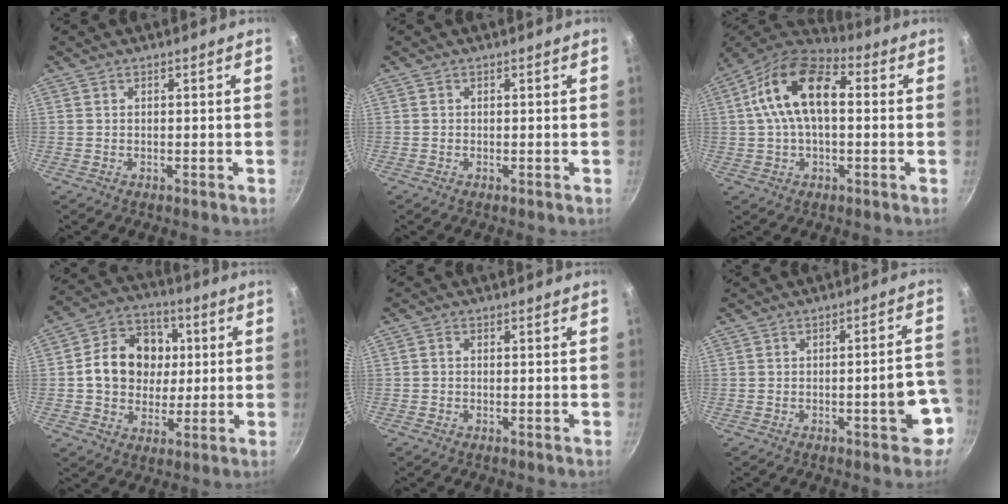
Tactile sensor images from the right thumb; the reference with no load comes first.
{"total": 0.0}
{"total": 15.6, "force": [2.2, 8.8, 12.7], "torque": [-0.212, 0.033, 0.016]}
{"total": 15.3, "force": [1.5, 12.6, 8.5], "torque": [-0.109, 0.019, 0.018]}
{"total": 0.9, "force": [-0.3, 0.7, 0.5], "torque": [-0.009, 0.005, -0.006]}
{"total": 8.1, "force": [-3.0, 2.9, 6.9], "torque": [-0.055, 0.040, -0.033]}